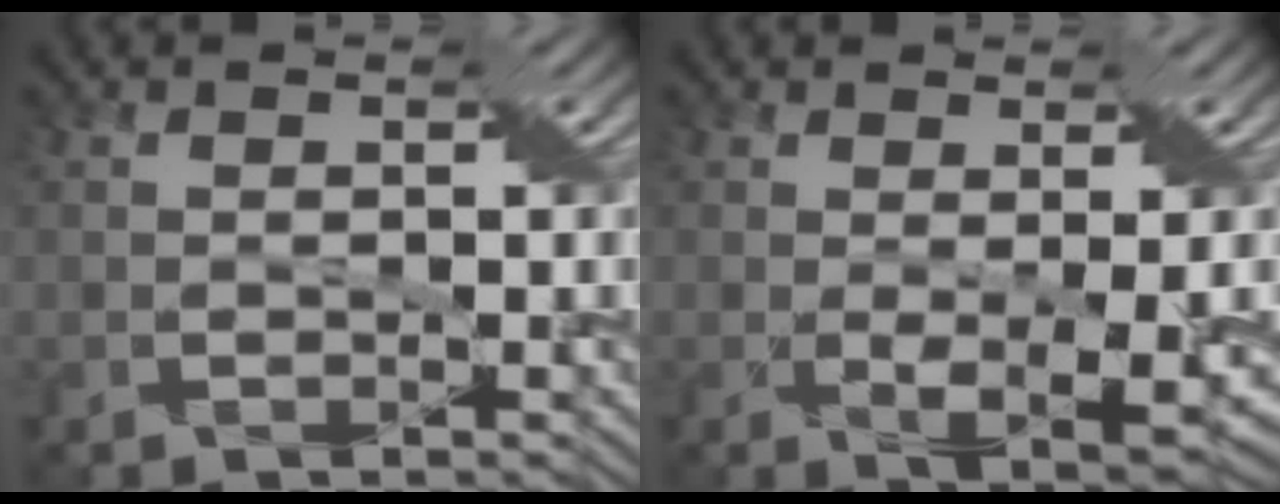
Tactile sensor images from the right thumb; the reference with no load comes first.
{"total": 4.1, "force": [0.2, 0.9, 4.0], "torque": [-0.070, -0.012, 0.012]}